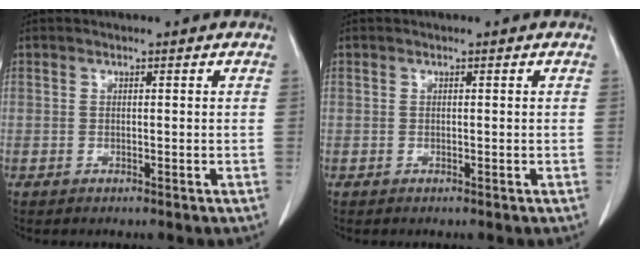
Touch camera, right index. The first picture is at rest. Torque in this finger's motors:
{"motor_torque": [0.00, 0.00, 0.00, 0.00]}